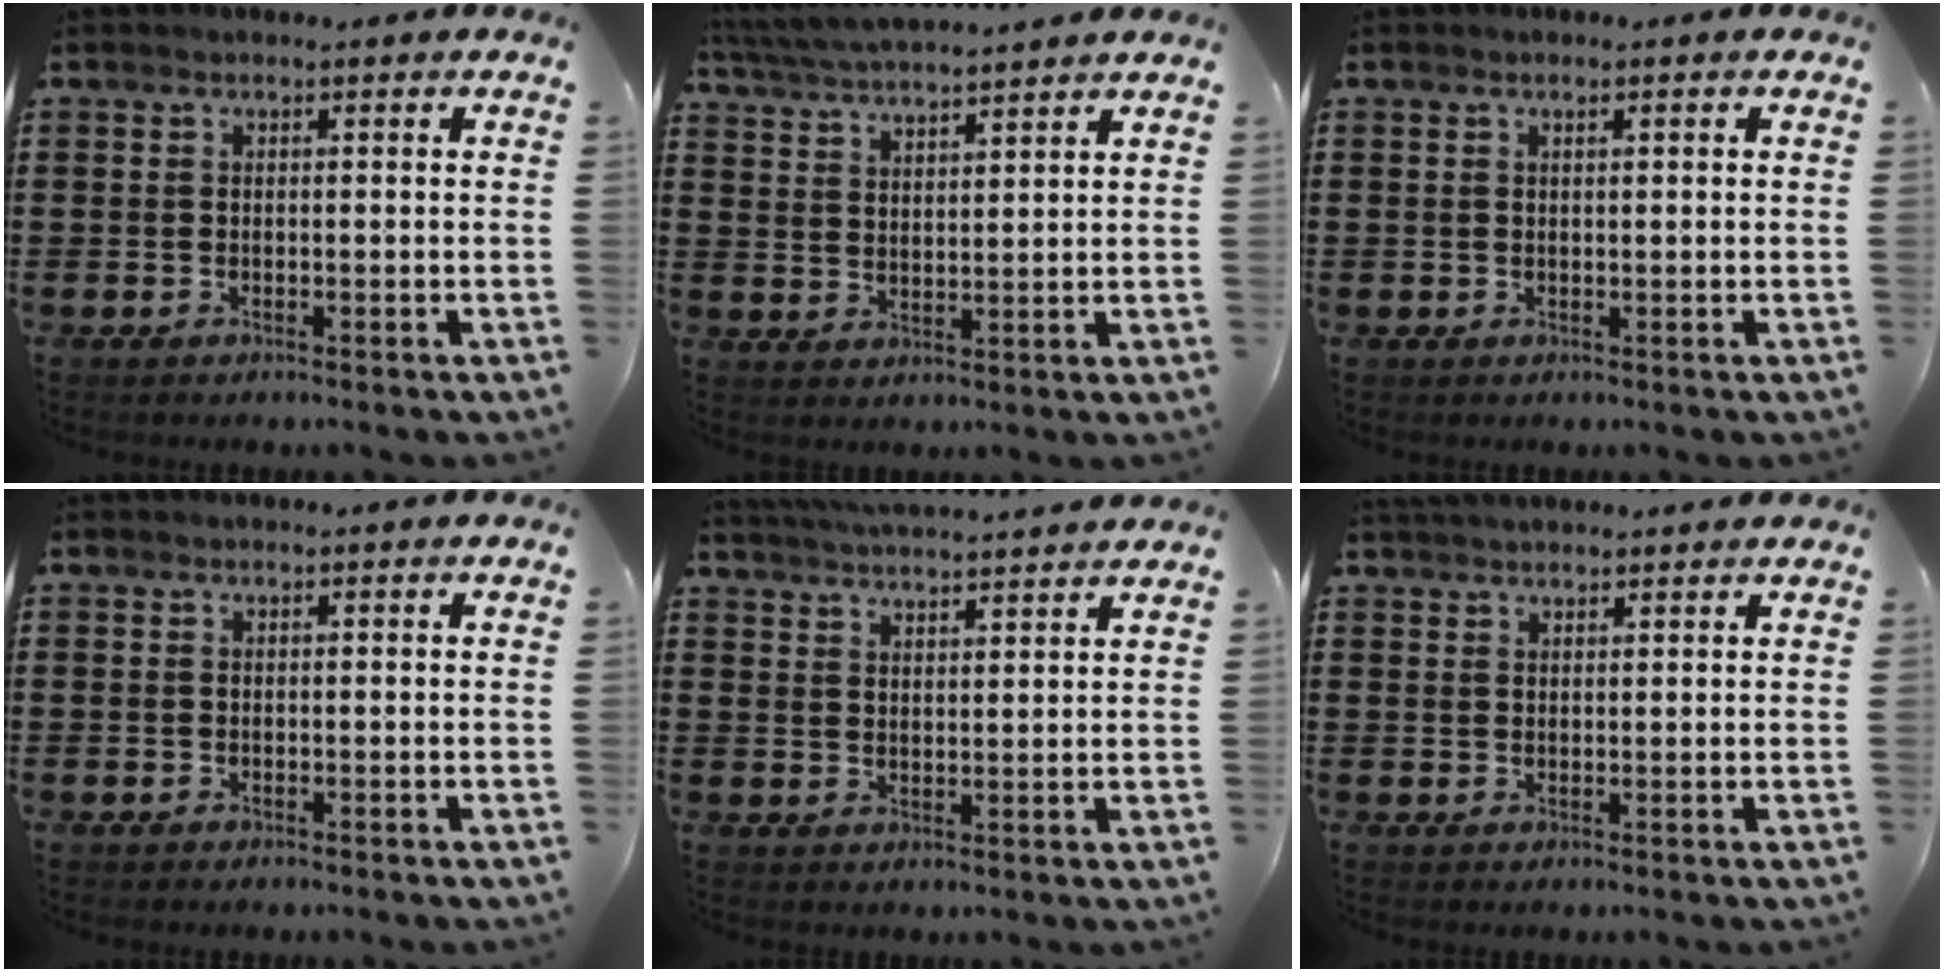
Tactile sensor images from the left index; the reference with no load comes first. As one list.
[{"total": 4.8, "force": [4.6, -0.2, 1.0], "torque": [-0.038, -0.021, 0.082]}, {"total": 0.8, "force": [0.3, 0.1, 0.7], "torque": [-0.014, 0.000, 0.006]}, {"total": 0.0}, {"total": 4.3, "force": [4.2, -0.4, 0.5], "torque": [-0.026, -0.021, 0.074]}, {"total": 2.1, "force": [2.1, 0.2, 0.3], "torque": [-0.011, 0.001, 0.041]}]